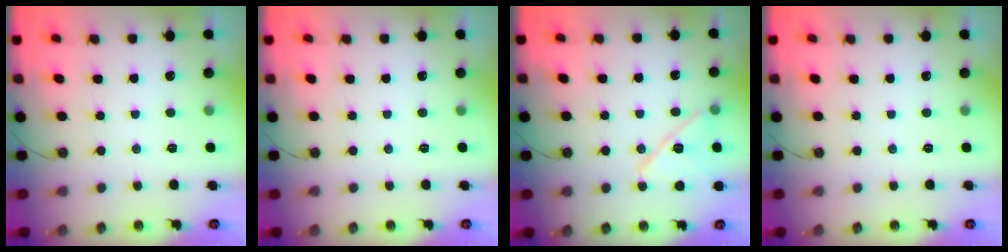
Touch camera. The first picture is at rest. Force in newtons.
{"total": 0.0}
{"total": 14.3, "press": 13.8, "slide": 3.8}
{"total": 0.0}